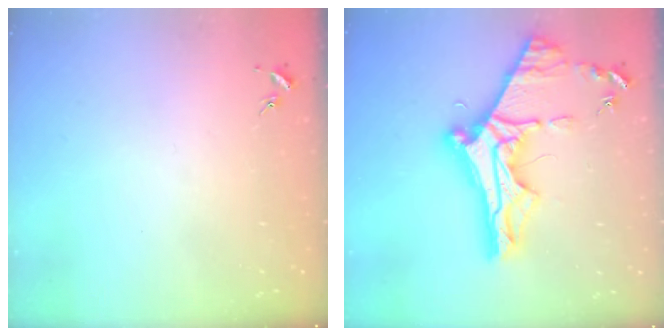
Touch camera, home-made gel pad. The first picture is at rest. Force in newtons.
{"total": 11.8, "press": 11.7, "slide": 1.4}